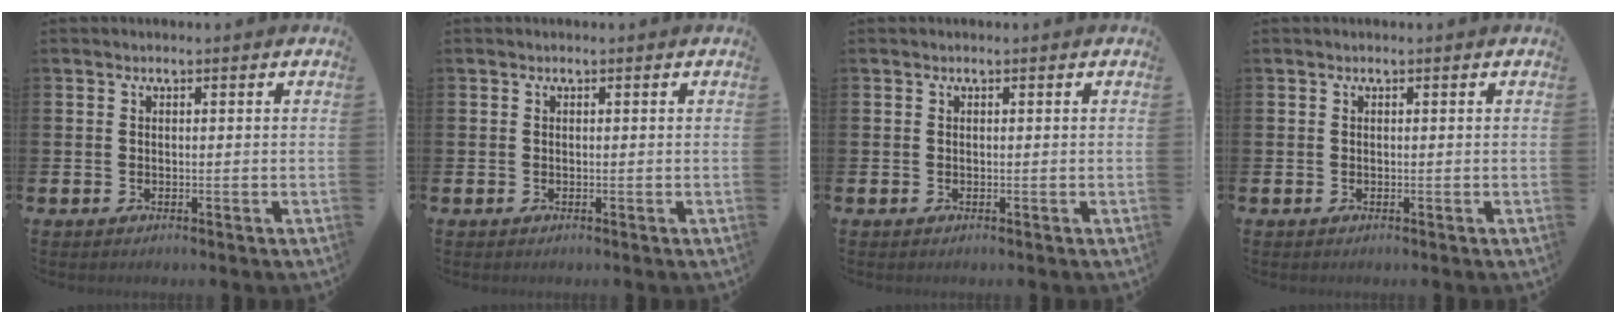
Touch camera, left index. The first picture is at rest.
{"total": 0.0}
{"total": 0.0}
{"total": 0.0}